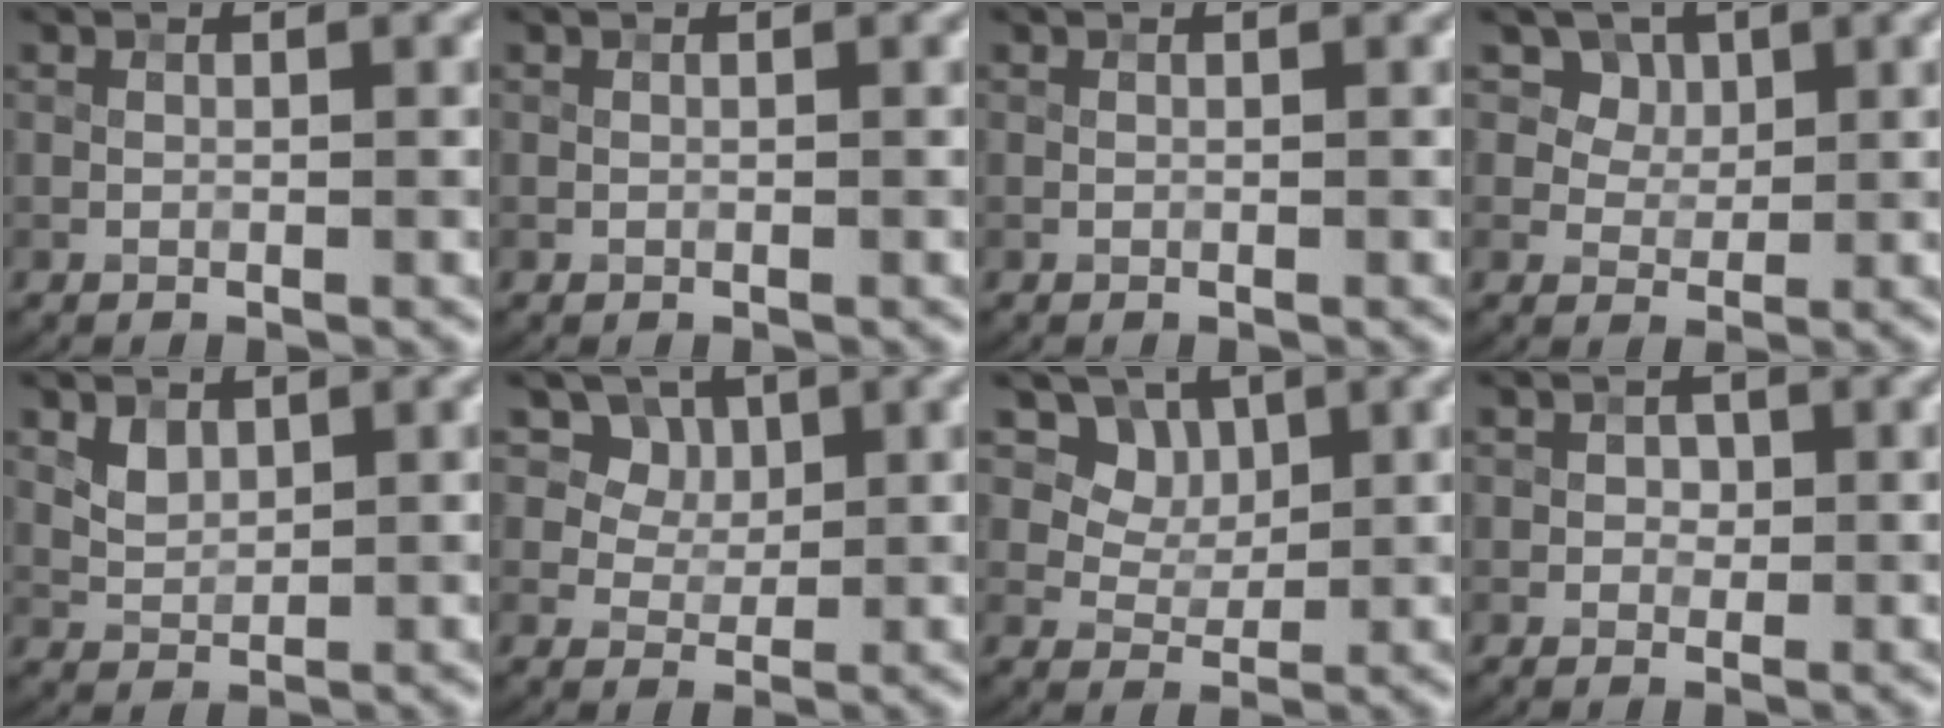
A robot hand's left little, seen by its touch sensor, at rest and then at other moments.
{"total": 0.0}
{"total": 0.0}
{"total": 4.6, "force": [2.7, 3.3, 1.7], "torque": [-0.045, -0.012, 0.049]}
{"total": 1.8, "force": [1.0, 1.2, 1.0], "torque": [-0.018, -0.003, 0.023]}
{"total": 5.9, "force": [3.4, 4.2, 2.4], "torque": [-0.050, -0.007, 0.060]}
{"total": 6.6, "force": [3.5, 4.8, 2.8], "torque": [-0.055, -0.005, 0.067]}
{"total": 1.1, "force": [0.1, 0.9, 0.5], "torque": [-0.004, -0.002, -0.001]}